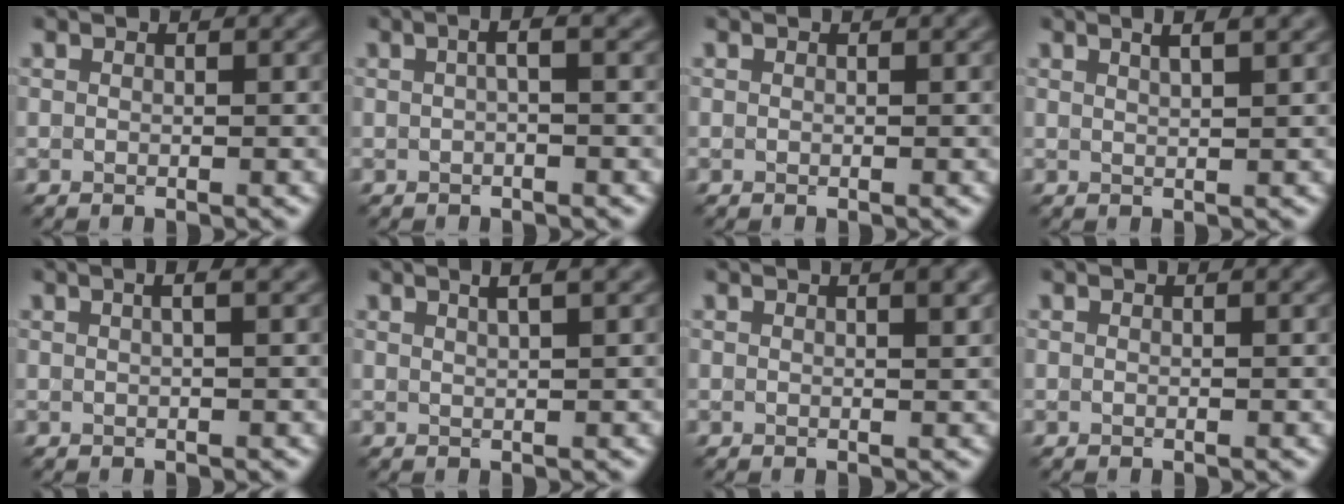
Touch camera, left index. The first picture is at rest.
{"total": 1.7, "force": [0.2, 0.3, 1.7], "torque": [-0.027, 0.009, 0.002]}
{"total": 0.0}
{"total": 3.0, "force": [1.9, 1.0, 2.2], "torque": [-0.006, 0.010, 0.005]}
{"total": 2.1, "force": [0.9, 0.8, 1.8], "torque": [-0.012, 0.002, -0.001]}
{"total": 2.3, "force": [1.4, 0.6, 1.8], "torque": [-0.016, 0.007, 0.008]}
{"total": 1.8, "force": [0.8, 0.5, 1.5], "torque": [-0.013, 0.005, 0.010]}
{"total": 0.0}